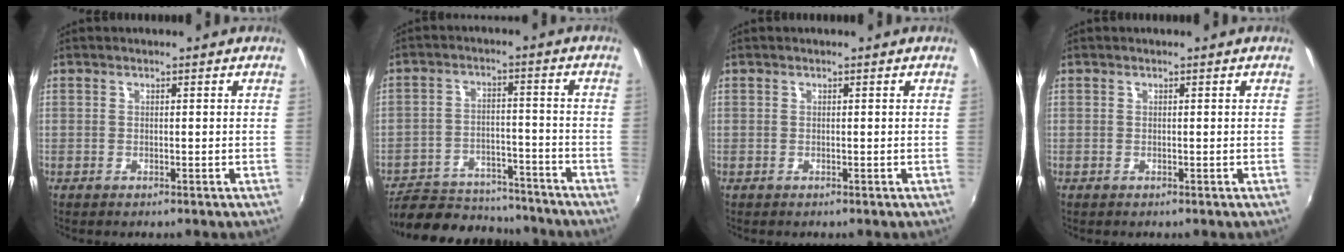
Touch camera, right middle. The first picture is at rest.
{"total": 16.6, "force": [-14.5, 6.1, 5.3], "torque": [-0.122, 0.010, -0.204]}
{"total": 0.0}
{"total": 0.0}